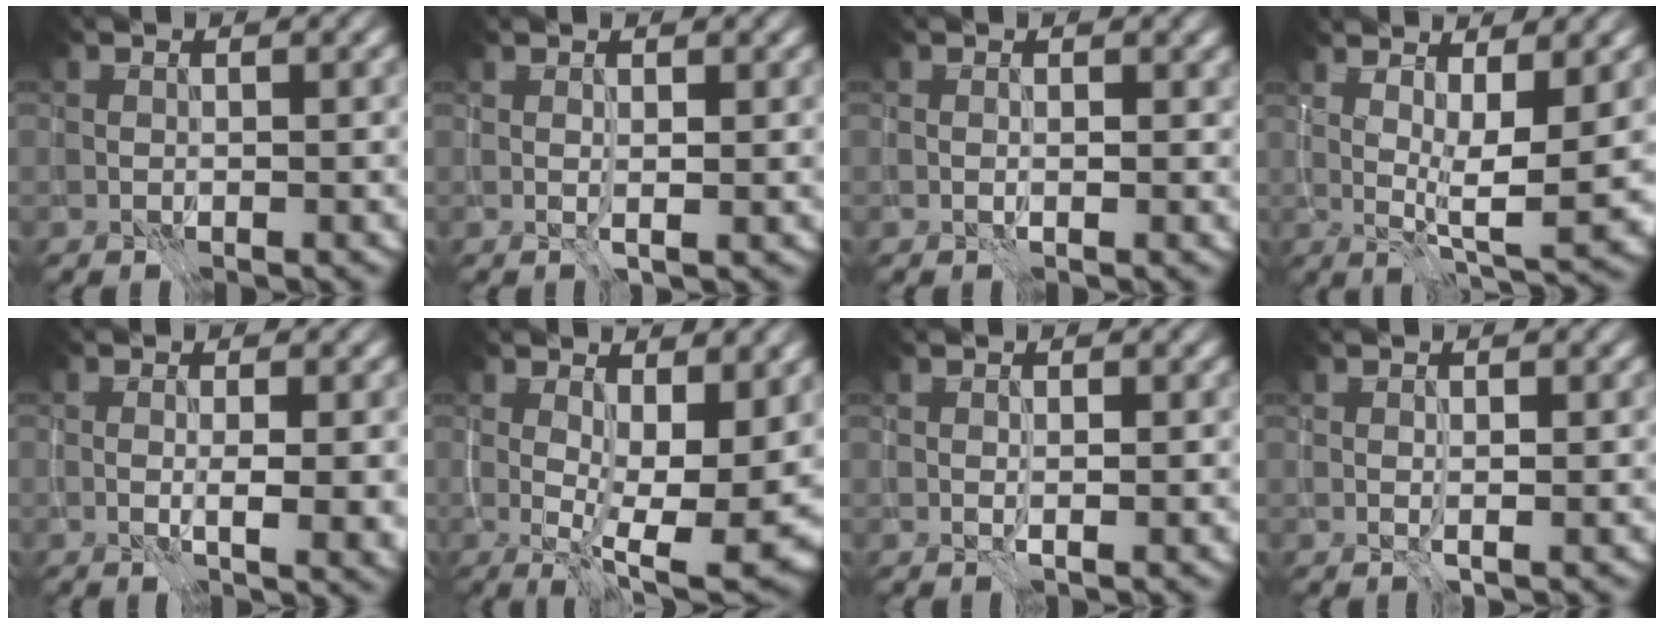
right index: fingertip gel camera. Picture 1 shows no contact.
{"total": 0.9, "force": [0.3, 0.0, 0.9], "torque": [-0.014, -0.001, 0.008]}
{"total": 0.5, "force": [0.1, 0.4, 0.4], "torque": [-0.006, -0.003, 0.003]}
{"total": 6.2, "force": [1.5, 1.2, 5.9], "torque": [-0.095, -0.006, 0.037]}
{"total": 3.5, "force": [-0.4, 0.7, 3.4], "torque": [-0.048, 0.001, 0.000]}
{"total": 11.1, "force": [1.3, 3.9, 10.3], "torque": [-0.150, -0.005, 0.040]}
{"total": 0.8, "force": [0.4, 0.2, 0.7], "torque": [-0.010, -0.001, 0.004]}
{"total": 0.6, "force": [0.1, 0.0, 0.6], "torque": [-0.012, 0.002, 0.004]}